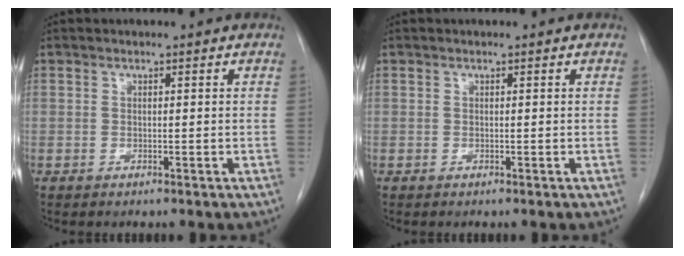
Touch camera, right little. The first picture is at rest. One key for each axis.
{"total": 0.0}